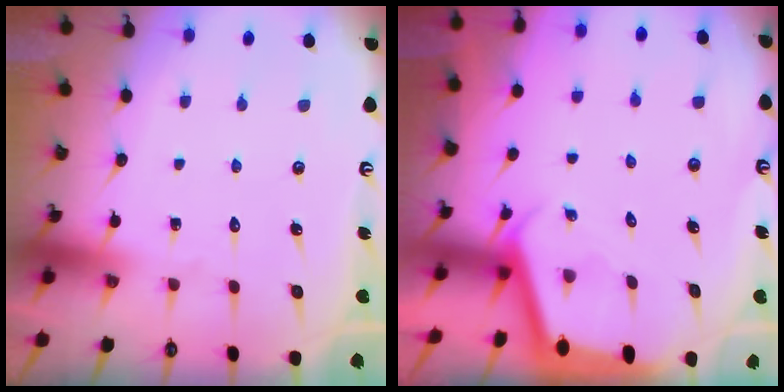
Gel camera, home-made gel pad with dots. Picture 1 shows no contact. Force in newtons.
{"total": 1.8, "press": 1.7, "slide": 0.2}